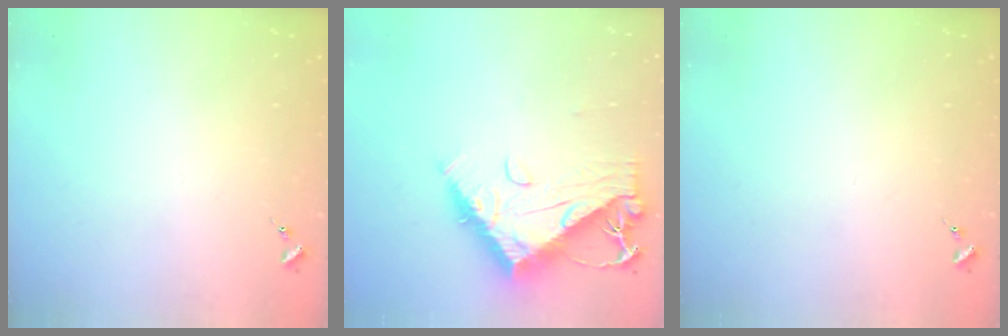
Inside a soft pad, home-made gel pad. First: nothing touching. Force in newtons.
{"total": 12.0, "press": 11.9, "slide": 1.4}
{"total": 0.0}